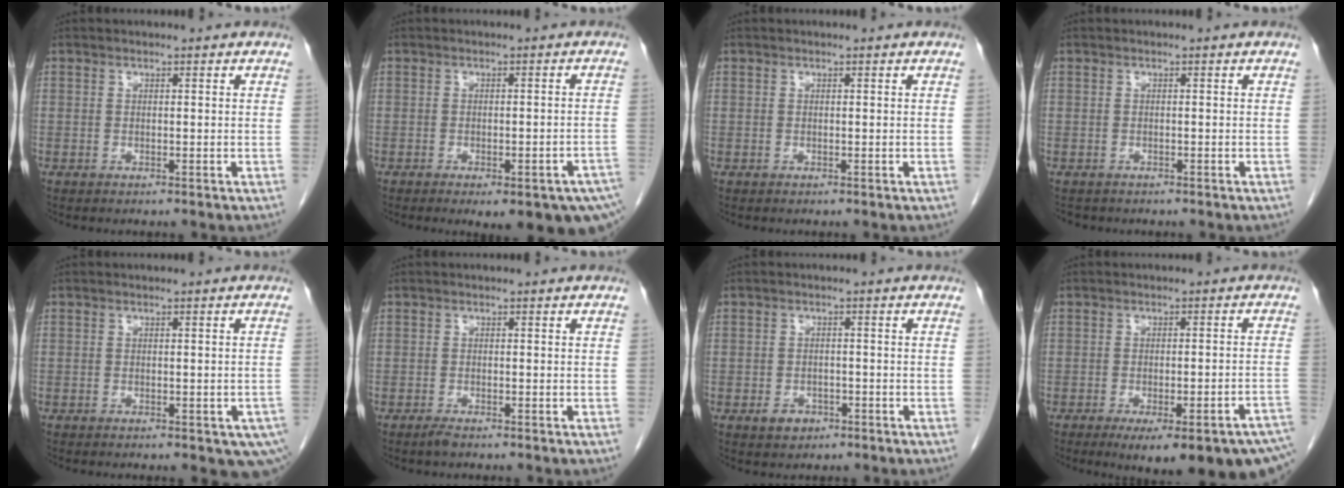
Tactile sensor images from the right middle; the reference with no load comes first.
{"total": 13.1, "force": [-8.8, 3.6, 8.9], "torque": [-0.074, 0.000, -0.101]}
{"total": 0.0}
{"total": 1.7, "force": [-1.4, 0.8, 0.3], "torque": [-0.012, -0.002, -0.019]}
{"total": 6.8, "force": [-4.1, 2.6, 4.8], "torque": [-0.043, -0.007, -0.055]}
{"total": 1.1, "force": [-0.9, 0.1, 0.6], "torque": [-0.020, -0.003, -0.018]}
{"total": 2.6, "force": [-1.5, 1.8, 1.1], "torque": [-0.017, 0.004, -0.016]}
{"total": 18.0, "force": [-13.2, 2.6, 12.0], "torque": [-0.093, -0.005, -0.159]}